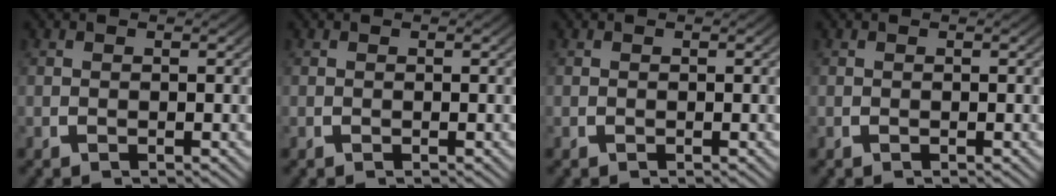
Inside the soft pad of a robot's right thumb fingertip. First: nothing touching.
{"total": 0.0}
{"total": 0.0}
{"total": 0.0}